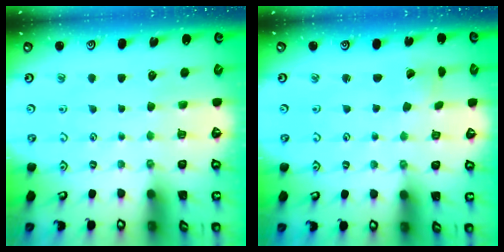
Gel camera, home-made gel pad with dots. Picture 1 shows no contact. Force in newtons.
{"total": 1.5, "press": 1.5, "slide": 0.0}